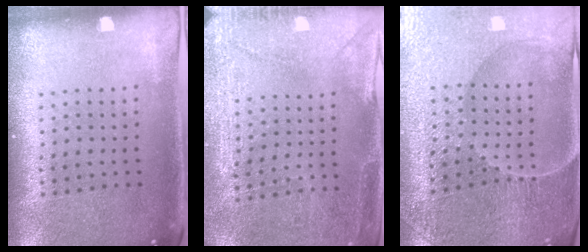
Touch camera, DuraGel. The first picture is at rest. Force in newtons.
{"total": 2.9, "press": 2.8, "slide": 0.6}
{"total": 3.5, "press": 3.5, "slide": 0.3}